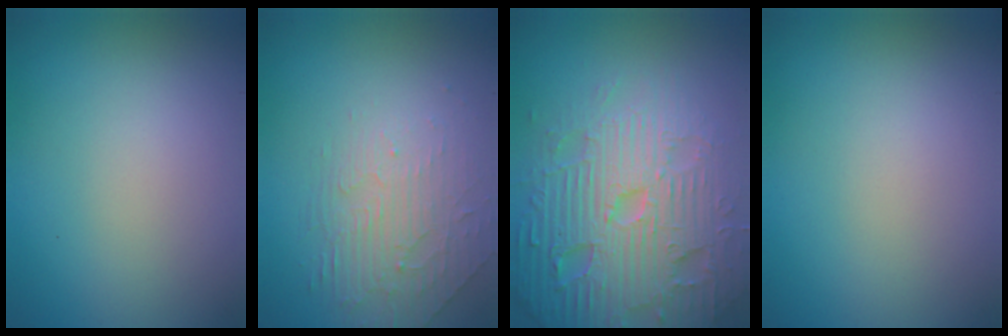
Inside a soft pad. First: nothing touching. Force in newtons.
{"total": 2.2, "press": 1.5, "slide": 1.7}
{"total": 7.8, "press": 7.6, "slide": 1.9}
{"total": 0.0}